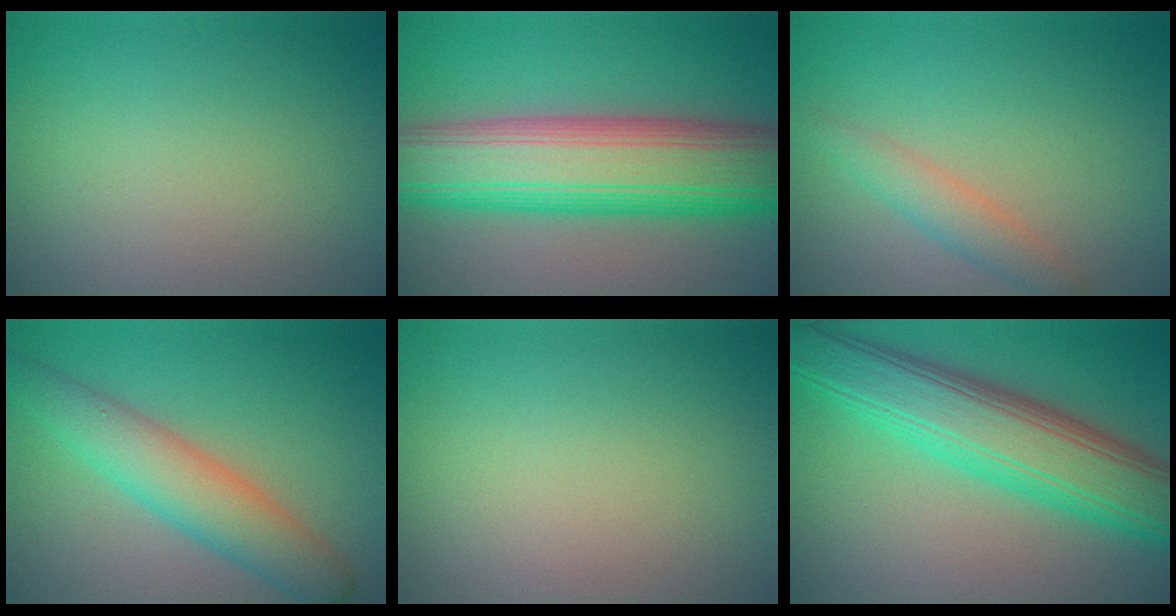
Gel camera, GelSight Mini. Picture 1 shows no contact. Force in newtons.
{"total": 12.9, "press": 12.9, "slide": 0.4}
{"total": 2.4, "press": 2.4, "slide": 0.2}
{"total": 5.5, "press": 5.5, "slide": 0.1}
{"total": 0.0}
{"total": 9.5, "press": 9.5, "slide": 0.2}